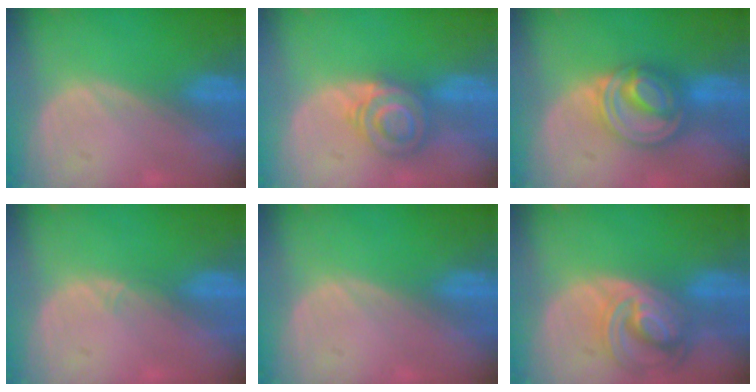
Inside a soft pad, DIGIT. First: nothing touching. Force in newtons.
{"total": 5.7, "press": 5.6, "slide": 1.0}
{"total": 8.1, "press": 7.0, "slide": 4.2}
{"total": 0.6, "press": 0.5, "slide": 0.4}
{"total": 0.0}
{"total": 8.2, "press": 7.1, "slide": 4.1}